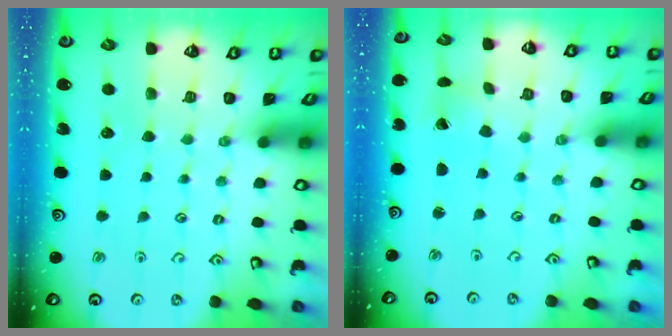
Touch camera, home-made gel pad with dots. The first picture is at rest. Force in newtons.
{"total": 0.9, "press": 0.9, "slide": 0.3}